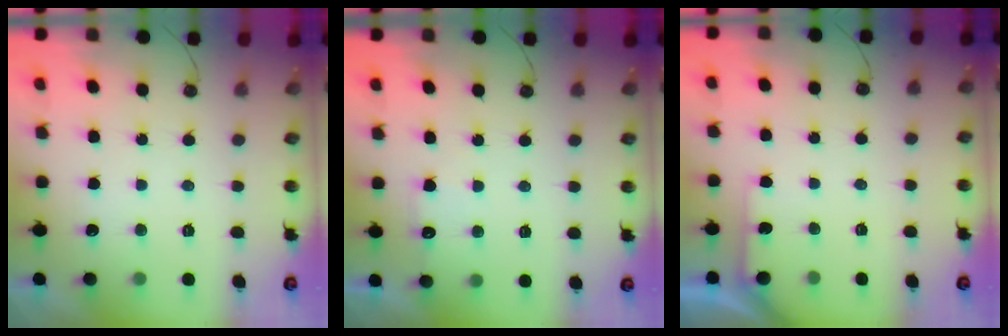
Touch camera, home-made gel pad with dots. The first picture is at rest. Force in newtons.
{"total": 5.4, "press": 5.4, "slide": 0.6}
{"total": 3.6, "press": 3.6, "slide": 0.5}